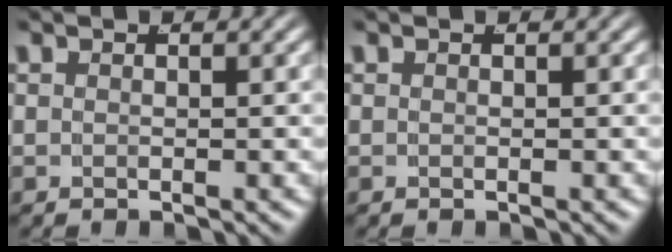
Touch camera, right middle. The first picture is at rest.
{"total": 0.0}